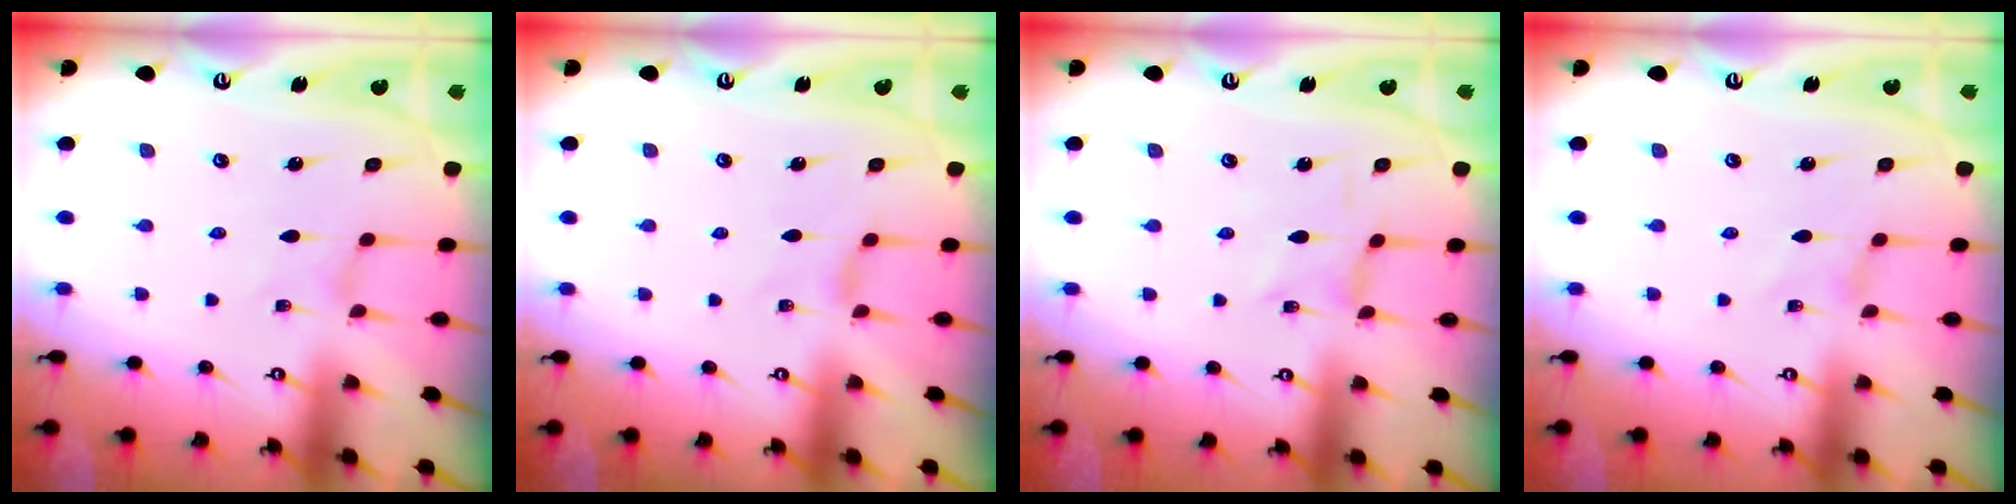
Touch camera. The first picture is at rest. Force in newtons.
{"total": 0.8, "press": 0.8, "slide": 0.3}
{"total": 0.0}
{"total": 0.7, "press": 0.6, "slide": 0.1}